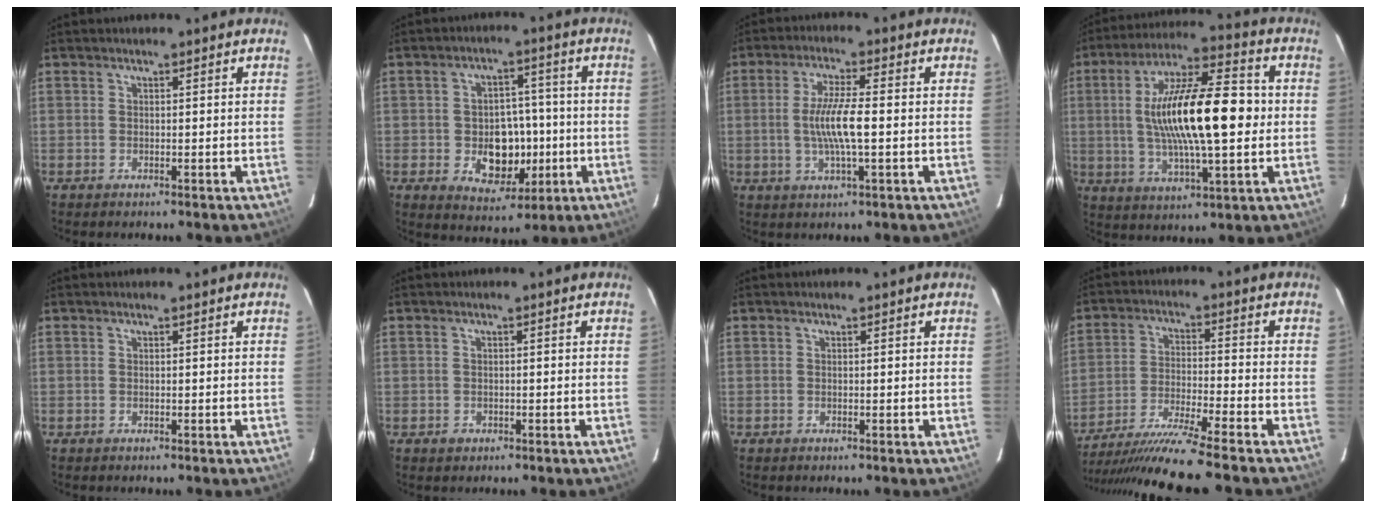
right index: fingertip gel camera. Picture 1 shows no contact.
{"total": 9.9, "force": [-2.1, 7.3, 6.4], "torque": [-0.120, 0.009, -0.013]}
{"total": 7.8, "force": [-0.7, 0.9, 7.7], "torque": [-0.146, -0.004, -0.013]}
{"total": 19.5, "force": [0.7, 5.0, 18.9], "torque": [-0.340, 0.013, 0.013]}
{"total": 0.0}
{"total": 1.4, "force": [-0.6, 1.2, 0.3], "torque": [-0.005, 0.001, -0.005]}
{"total": 0.0}
{"total": 15.3, "force": [-13.4, -2.1, 7.2], "torque": [-0.148, -0.030, -0.235]}